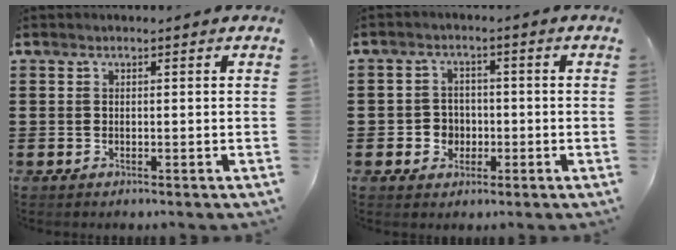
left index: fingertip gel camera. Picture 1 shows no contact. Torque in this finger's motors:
{"motor_torque": [0.07, 0.04, 0.24, 0.02]}